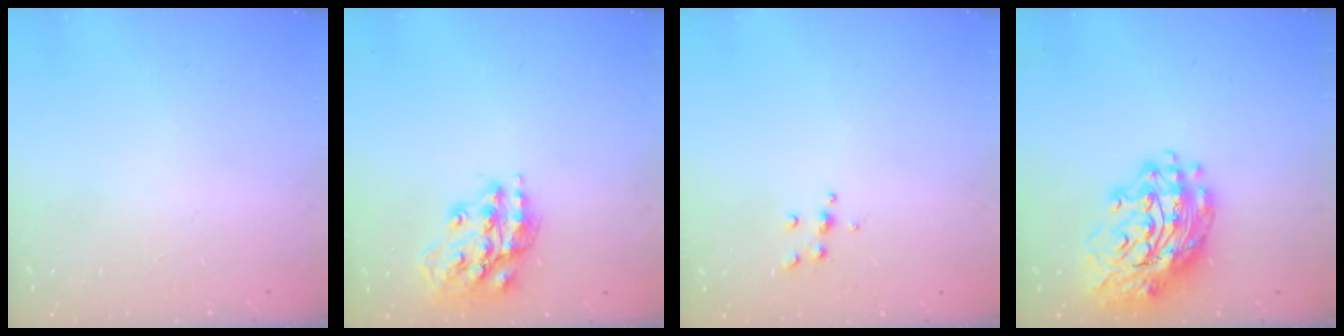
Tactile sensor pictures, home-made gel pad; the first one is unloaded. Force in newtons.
{"total": 16.1, "press": 16.1, "slide": 1.5}
{"total": 5.0, "press": 5.0, "slide": 0.6}
{"total": 16.6, "press": 16.5, "slide": 1.7}